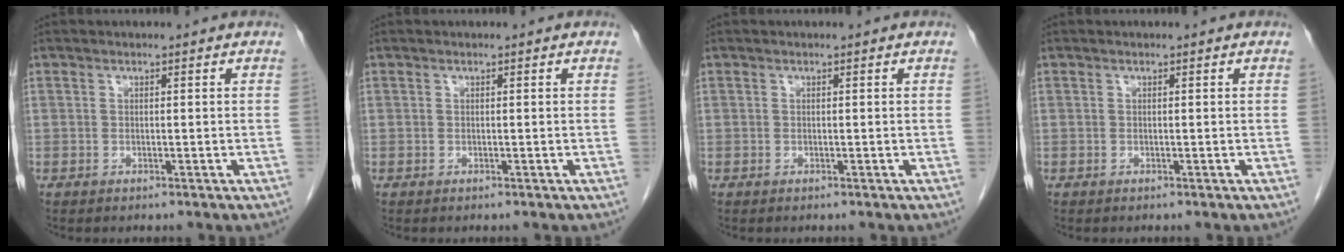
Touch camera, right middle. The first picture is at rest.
{"total": 0.0}
{"total": 0.0}
{"total": 0.0}